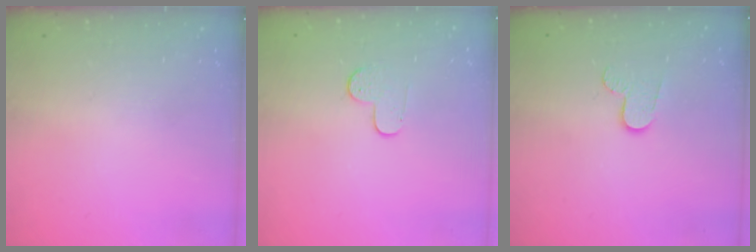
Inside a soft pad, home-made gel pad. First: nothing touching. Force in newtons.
{"total": 5.8, "press": 5.7, "slide": 0.6}
{"total": 6.1, "press": 6.0, "slide": 0.6}